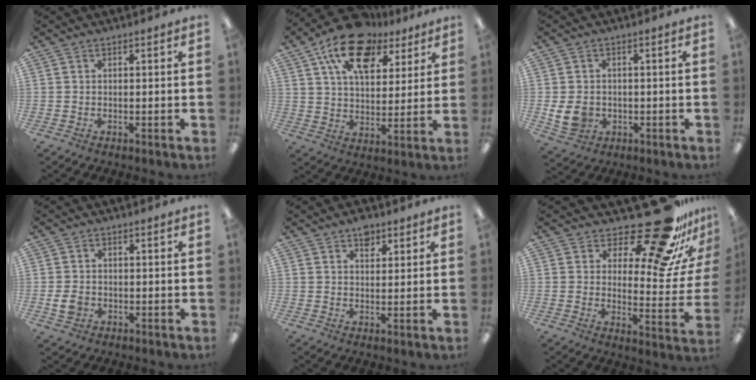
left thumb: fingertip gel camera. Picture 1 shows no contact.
{"total": 16.2, "force": [10.1, 8.9, 9.1], "torque": [-0.158, -0.042, 0.183]}
{"total": 6.2, "force": [-1.0, 5.2, 3.2], "torque": [-0.076, 0.002, -0.017]}
{"total": 3.8, "force": [-0.9, 3.1, 2.1], "torque": [-0.040, 0.006, -0.015]}
{"total": 4.3, "force": [2.8, 2.5, 2.0], "torque": [-0.014, -0.011, 0.047]}
{"total": 21.1, "force": [16.6, 6.2, 11.4], "torque": [-0.146, -0.130, 0.268]}